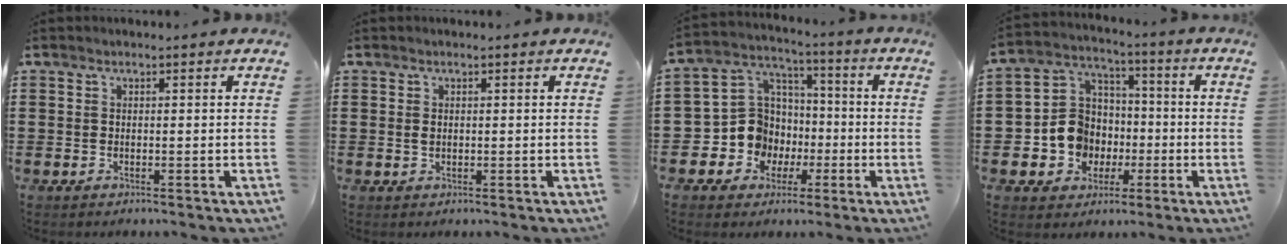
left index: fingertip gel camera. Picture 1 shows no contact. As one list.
[{"total": 0.7, "force": [0.0, 0.5, 0.6], "torque": [-0.014, 0.001, 0.000]}, {"total": 10.2, "force": [-2.3, 9.5, 2.9], "torque": [-0.111, 0.009, -0.039]}, {"total": 9.3, "force": [-1.7, 8.6, 2.9], "torque": [-0.105, 0.010, -0.029]}]